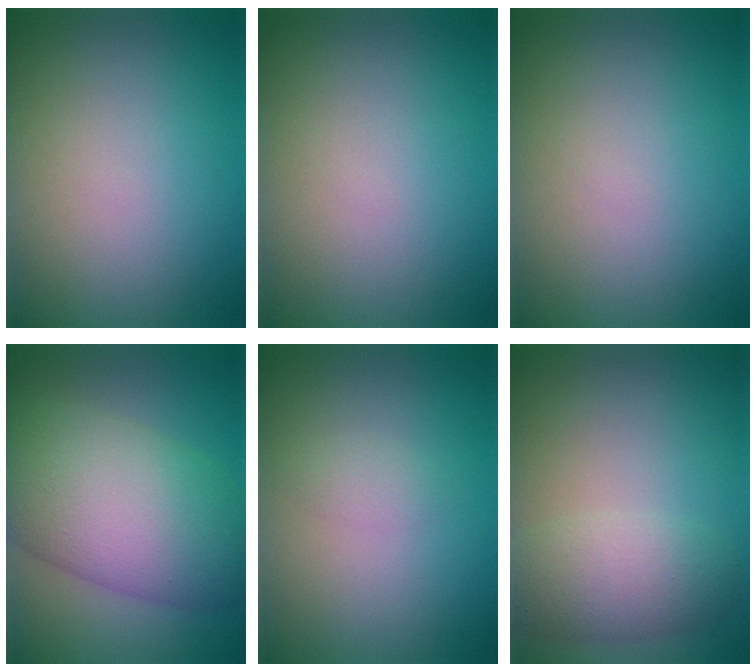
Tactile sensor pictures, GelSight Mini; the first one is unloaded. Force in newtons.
{"total": 0.0}
{"total": 0.0}
{"total": 10.7, "press": 10.7, "slide": 0.5}
{"total": 1.0, "press": 1.0, "slide": 0.1}
{"total": 3.7, "press": 3.7, "slide": 0.1}